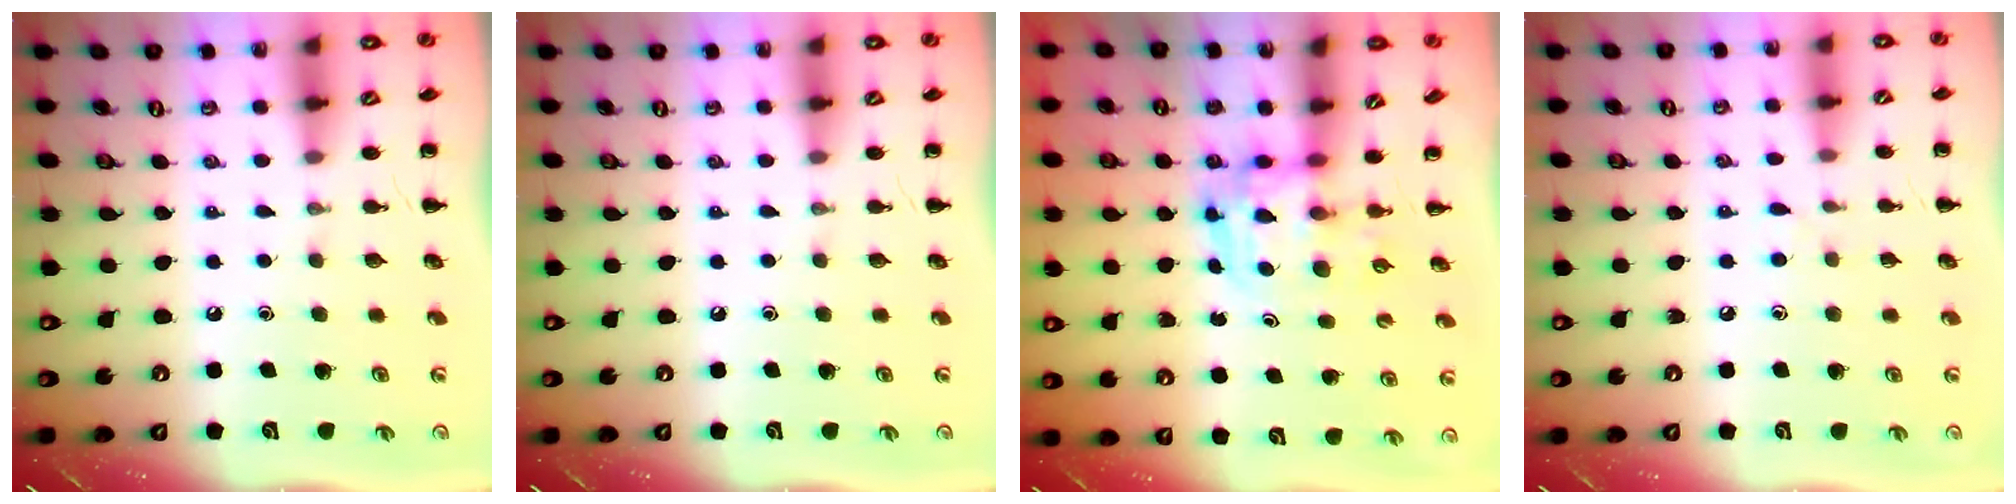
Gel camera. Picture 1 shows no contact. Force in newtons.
{"total": 0.0}
{"total": 3.4, "press": 3.4, "slide": 0.6}
{"total": 3.8, "press": 3.3, "slide": 1.9}